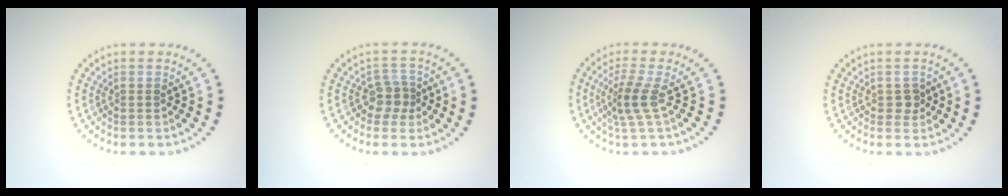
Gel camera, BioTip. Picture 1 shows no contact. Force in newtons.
{"total": 2.2, "press": 1.7, "slide": 1.3}
{"total": 2.6, "press": 1.8, "slide": 1.8}
{"total": 1.1, "press": 1.0, "slide": 0.5}